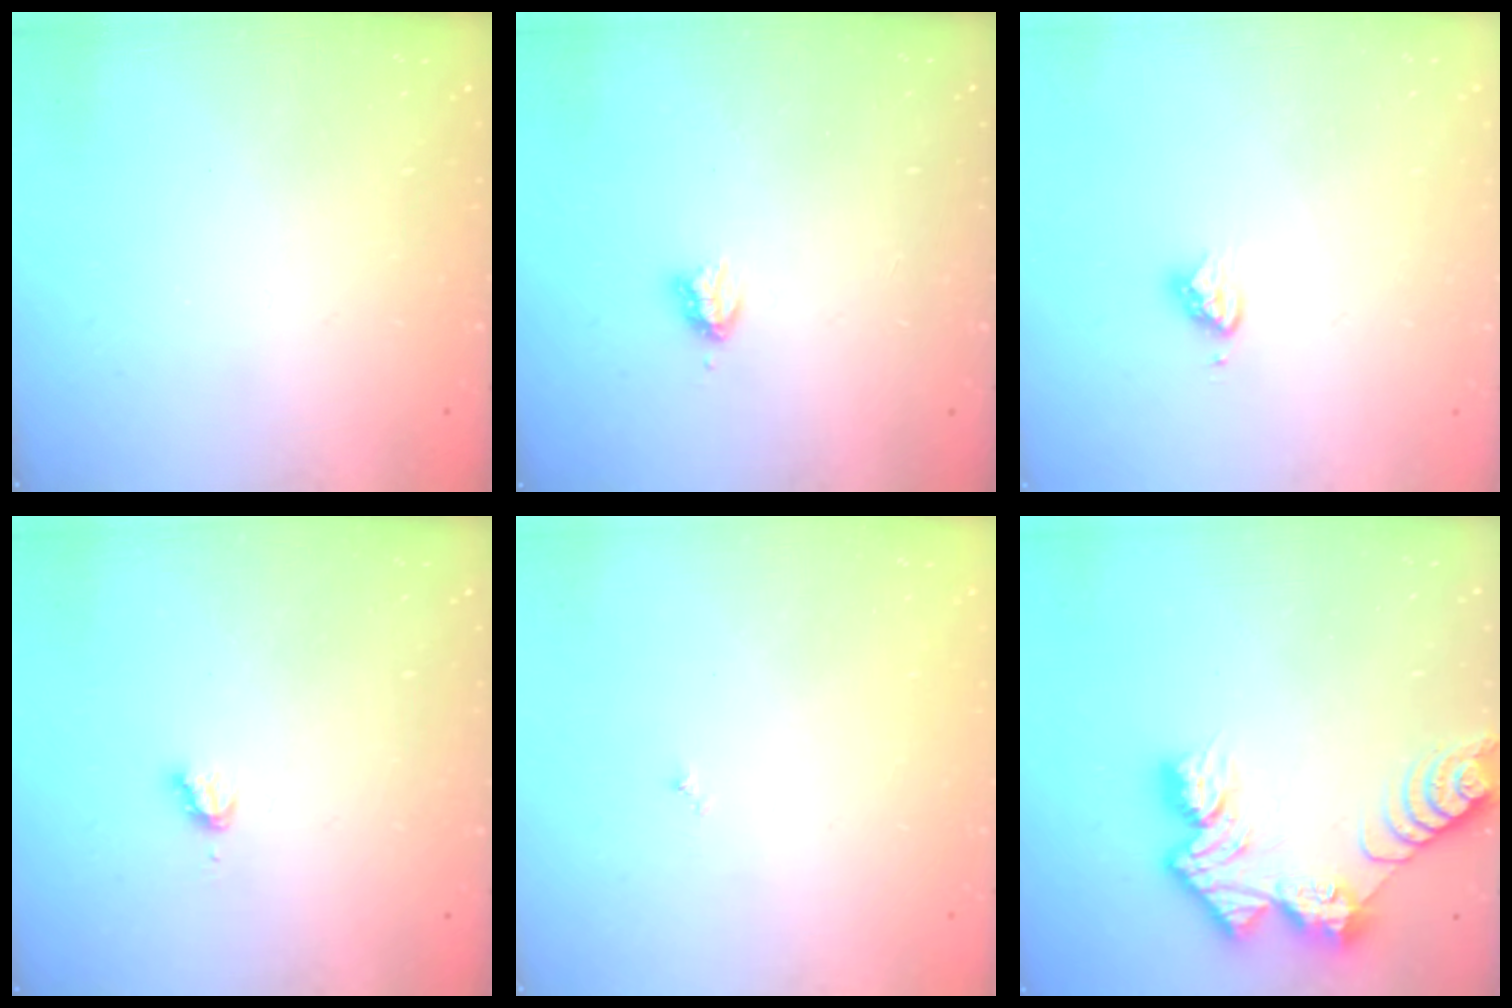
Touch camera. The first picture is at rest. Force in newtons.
{"total": 2.9, "press": 2.9, "slide": 0.5}
{"total": 3.6, "press": 3.5, "slide": 0.7}
{"total": 2.8, "press": 2.8, "slide": 0.3}
{"total": 3.0, "press": 2.9, "slide": 0.3}
{"total": 11.0, "press": 11.0, "slide": 0.8}